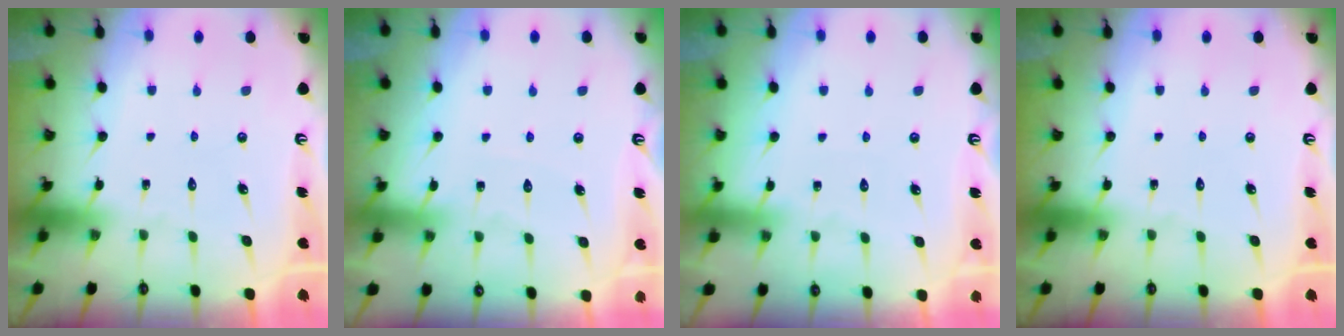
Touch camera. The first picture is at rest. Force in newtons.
{"total": 4.6, "press": 4.5, "slide": 0.6}
{"total": 2.5, "press": 2.4, "slide": 0.4}
{"total": 0.0}